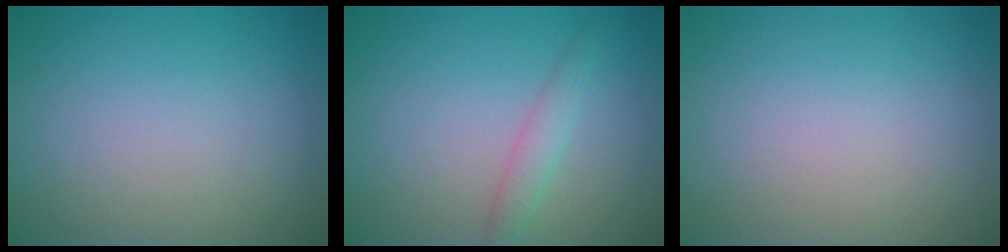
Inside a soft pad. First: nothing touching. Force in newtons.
{"total": 1.6, "press": 1.6, "slide": 0.0}
{"total": 0.0}